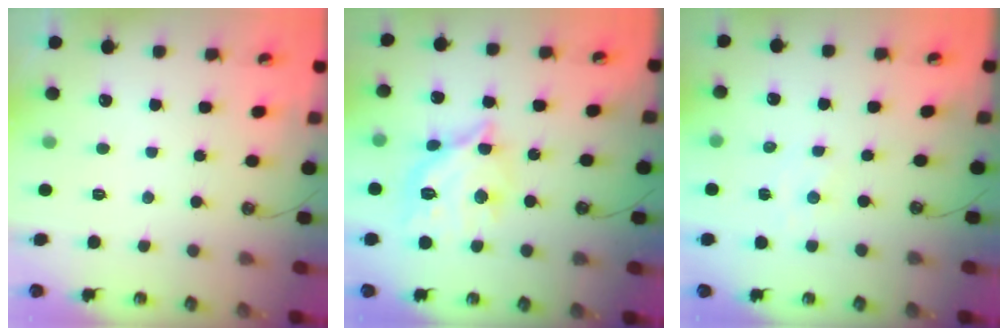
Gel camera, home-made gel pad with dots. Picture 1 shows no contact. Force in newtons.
{"total": 14.3, "press": 14.2, "slide": 1.2}
{"total": 1.8, "press": 1.7, "slide": 0.3}